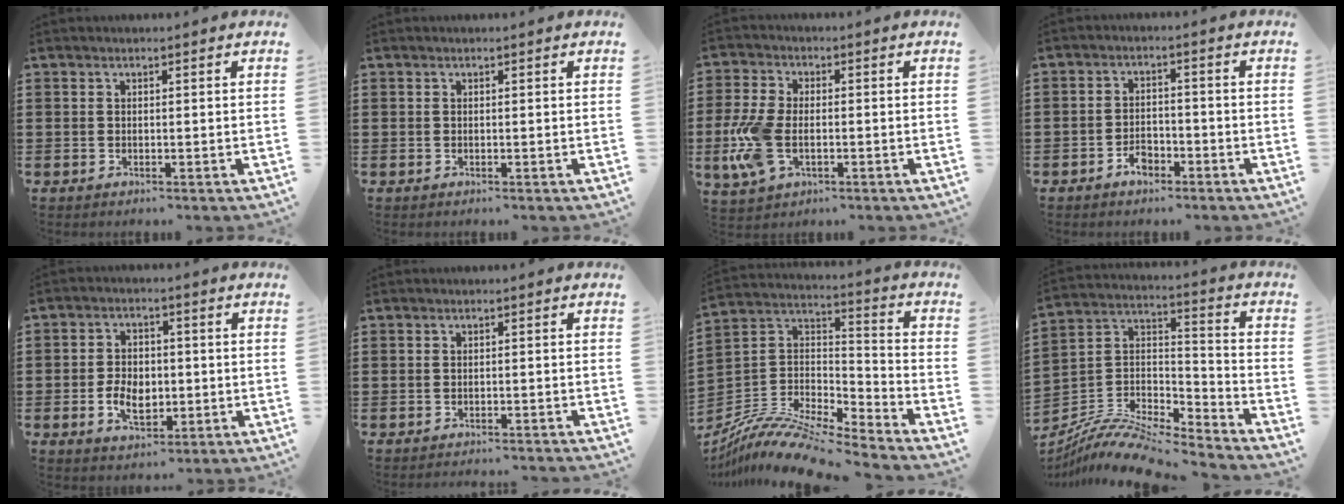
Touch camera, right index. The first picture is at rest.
{"total": 0.0}
{"total": 8.3, "force": [-1.8, 4.6, 6.6], "torque": [-0.161, -0.007, -0.037]}
{"total": 3.2, "force": [-2.4, 1.7, 1.2], "torque": [-0.022, 0.006, -0.047]}
{"total": 5.2, "force": [-1.0, 3.6, 3.6], "torque": [-0.070, 0.004, -0.021]}
{"total": 1.0, "force": [-1.0, -0.2, 0.0], "torque": [-0.003, 0.000, -0.022]}
{"total": 10.3, "force": [-9.1, 2.0, 4.4], "torque": [-0.098, 0.016, -0.185]}
{"total": 10.0, "force": [-8.8, 2.6, 3.8], "torque": [-0.081, 0.020, -0.177]}